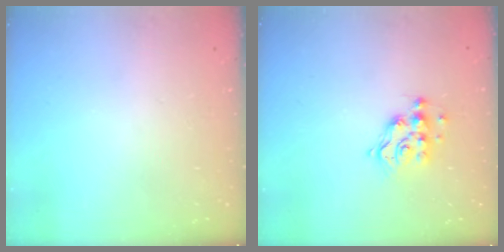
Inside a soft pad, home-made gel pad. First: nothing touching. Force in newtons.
{"total": 8.8, "press": 8.8, "slide": 0.4}